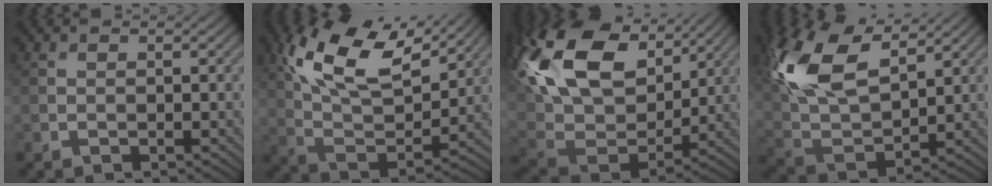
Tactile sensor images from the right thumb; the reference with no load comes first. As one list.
[{"total": 14.6, "force": [8.3, 6.4, 10.2], "torque": [-0.222, 0.009, 0.153]}, {"total": 19.3, "force": [8.7, 12.0, 12.5], "torque": [-0.310, 0.036, 0.170]}, {"total": 15.2, "force": [6.8, 7.7, 11.2], "torque": [-0.270, 0.018, 0.132]}]